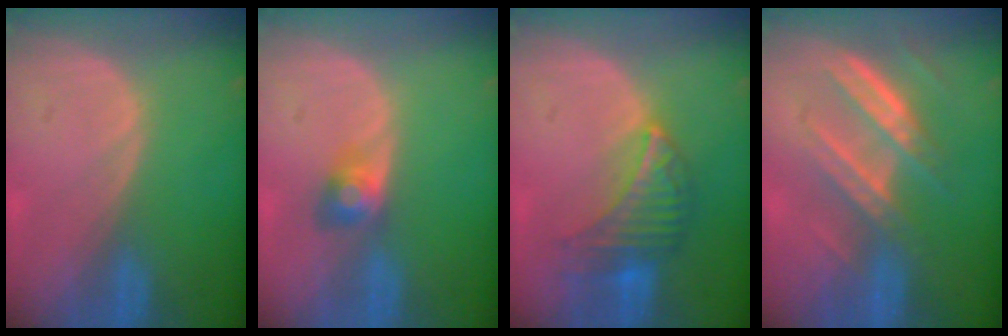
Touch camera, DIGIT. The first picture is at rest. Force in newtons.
{"total": 2.9, "press": 2.8, "slide": 0.1}
{"total": 6.8, "press": 6.7, "slide": 1.4}
{"total": 7.7, "press": 6.9, "slide": 3.5}